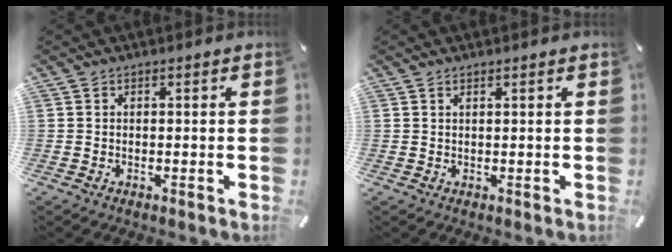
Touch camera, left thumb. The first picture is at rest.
{"total": 0.7, "force": [0.4, 0.0, 0.5], "torque": [-0.010, -0.001, 0.008]}